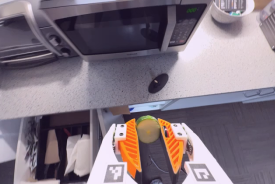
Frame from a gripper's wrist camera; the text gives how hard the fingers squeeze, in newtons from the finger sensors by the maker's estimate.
{"total": 8.5, "left": 8.2, "right": 8.9}